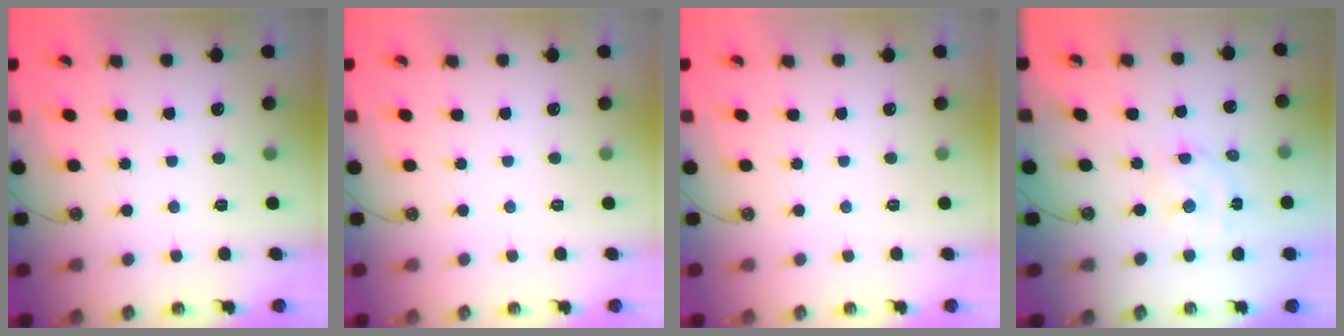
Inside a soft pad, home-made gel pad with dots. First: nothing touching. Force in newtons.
{"total": 0.0}
{"total": 0.0}
{"total": 5.5, "press": 5.4, "slide": 0.8}